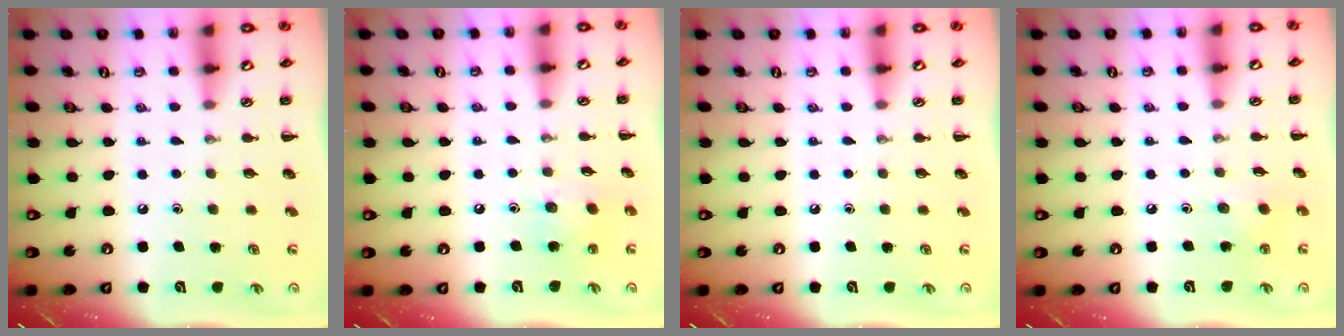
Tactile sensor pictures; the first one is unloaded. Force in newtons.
{"total": 7.1, "press": 7.0, "slide": 1.5}
{"total": 0.0}
{"total": 2.8, "press": 2.8, "slide": 0.7}